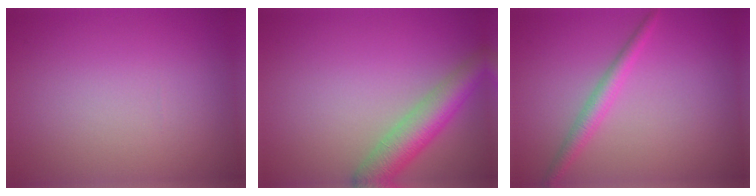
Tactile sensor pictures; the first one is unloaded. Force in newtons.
{"total": 4.9, "press": 4.9, "slide": 0.2}
{"total": 2.1, "press": 2.1, "slide": 0.0}